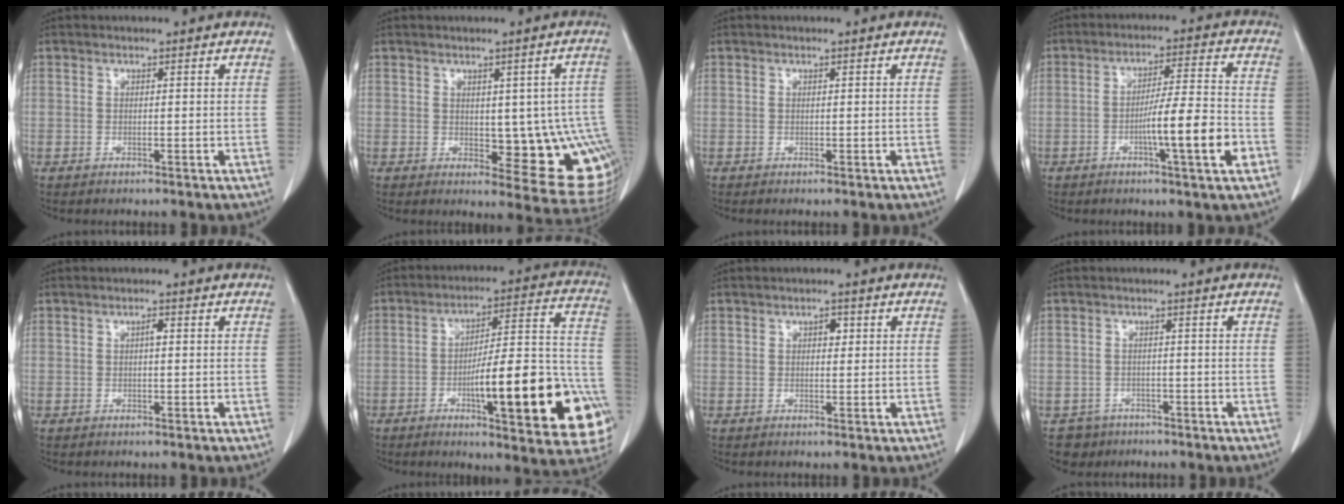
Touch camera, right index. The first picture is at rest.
{"total": 12.0, "force": [-0.9, 4.8, 11.0], "torque": [-0.097, 0.004, 0.004]}
{"total": 0.0}
{"total": 9.9, "force": [-3.4, -0.3, 9.3], "torque": [-0.150, 0.000, -0.054]}
{"total": 0.9, "force": [0.1, 0.3, 0.9], "torque": [-0.013, 0.003, 0.001]}
{"total": 23.5, "force": [-7.7, 4.2, 21.7], "torque": [-0.216, 0.022, -0.093]}
{"total": 1.4, "force": [0.4, 0.8, 1.1], "torque": [-0.012, 0.003, 0.005]}
{"total": 3.7, "force": [-2.5, 2.7, -0.5], "torque": [0.007, 0.006, -0.039]}